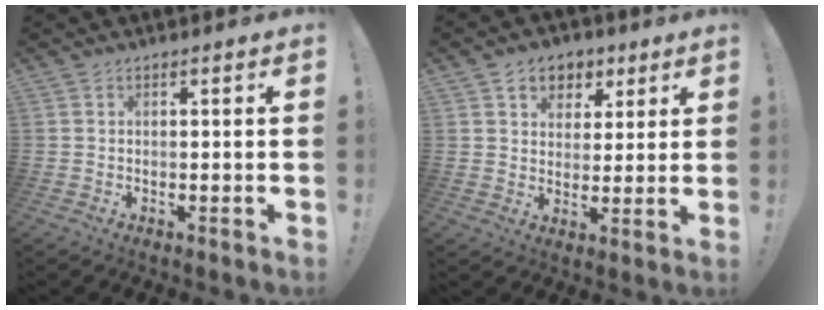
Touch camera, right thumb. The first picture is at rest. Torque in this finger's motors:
{"motor_torque": [0.28, 1.69, 0.25, 0.37, -0.01]}